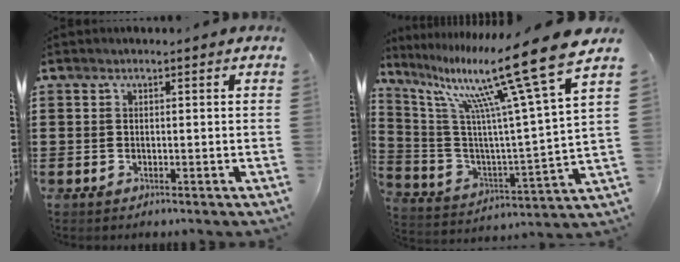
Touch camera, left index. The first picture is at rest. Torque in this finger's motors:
{"motor_torque": [1.09, -1.05, 1.05, 0.21]}